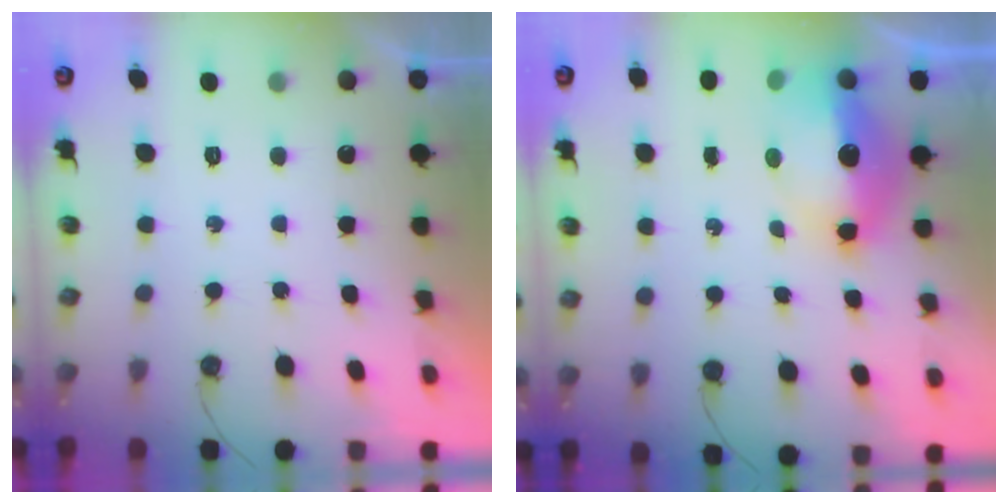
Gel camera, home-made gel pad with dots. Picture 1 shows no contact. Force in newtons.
{"total": 14.5, "press": 13.9, "slide": 4.0}